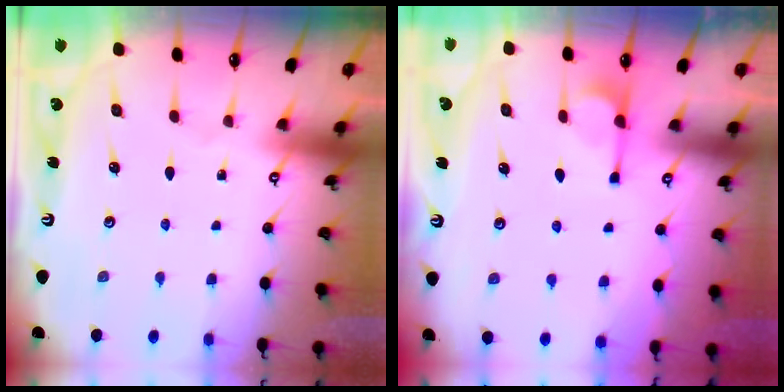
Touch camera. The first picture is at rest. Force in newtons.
{"total": 0.9, "press": 0.1, "slide": 0.9}